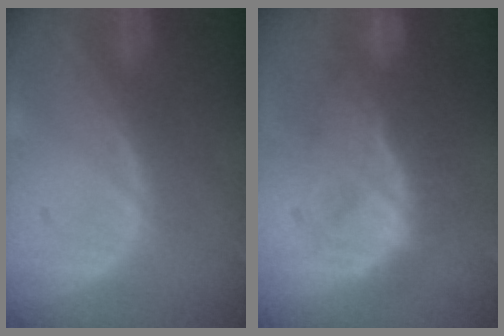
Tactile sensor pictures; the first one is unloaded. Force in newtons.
{"total": 8.7, "press": 8.5, "slide": 1.9}